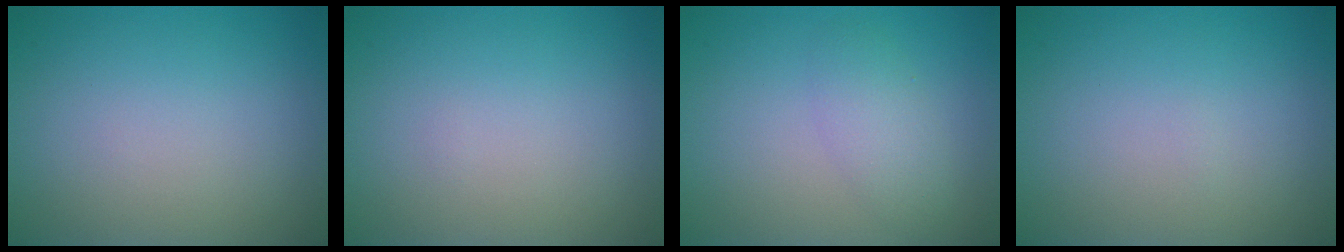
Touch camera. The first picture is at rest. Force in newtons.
{"total": 0.0}
{"total": 2.4, "press": 2.4, "slide": 0.1}
{"total": 0.0}